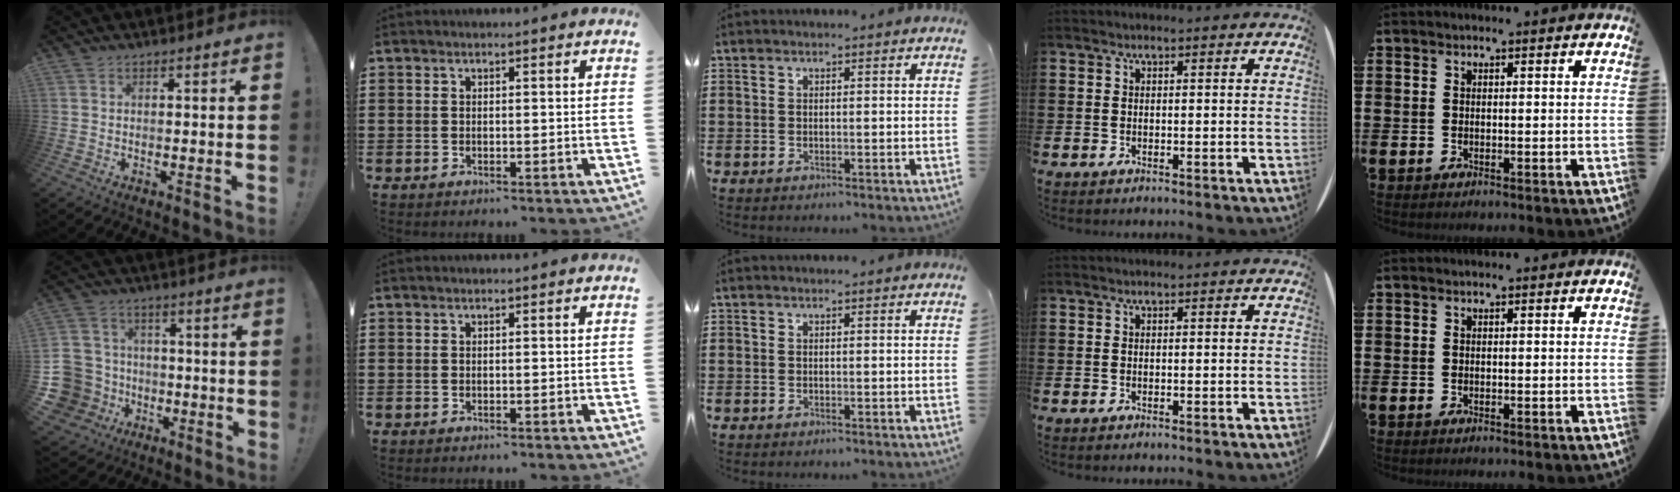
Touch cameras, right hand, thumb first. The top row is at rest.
{"thumb": {"total": 13.4, "force": [-3.2, 12.2, 4.6], "torque": [-0.104, 0.023, -0.041]}}